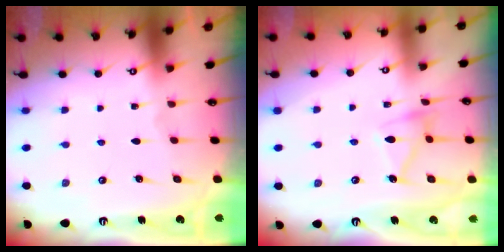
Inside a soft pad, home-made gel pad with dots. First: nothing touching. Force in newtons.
{"total": 11.5, "press": 11.5, "slide": 0.7}